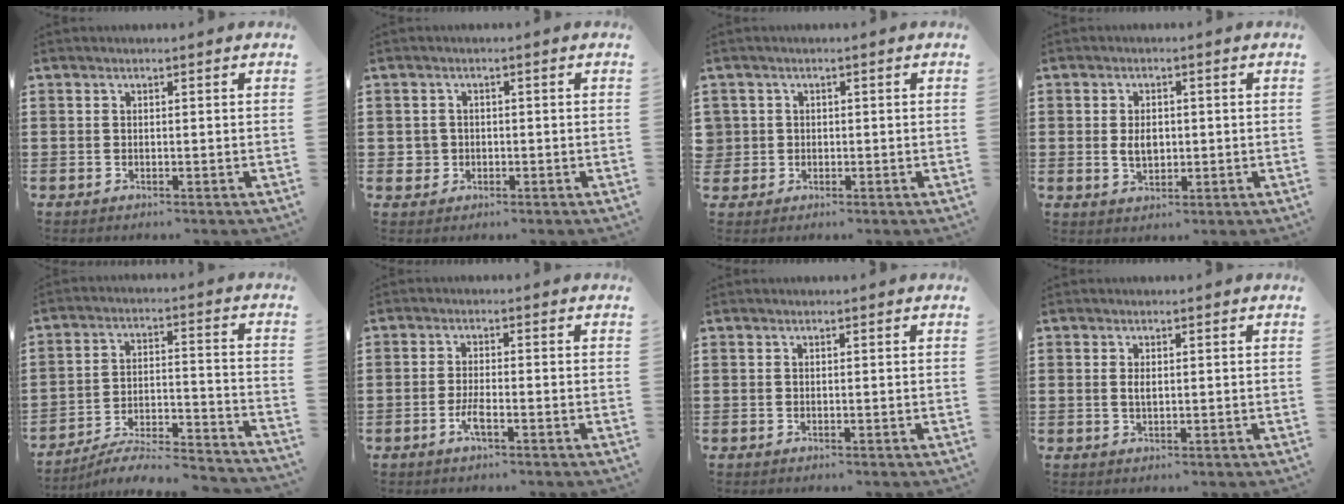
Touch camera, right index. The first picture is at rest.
{"total": 1.9, "force": [-0.4, 1.9, 0.3], "torque": [-0.012, 0.005, -0.011]}
{"total": 1.8, "force": [-0.1, 1.8, 0.1], "torque": [-0.010, 0.007, -0.004]}
{"total": 3.1, "force": [0.0, 2.1, 2.3], "torque": [-0.040, 0.003, -0.002]}
{"total": 6.1, "force": [-5.6, 0.7, 2.2], "torque": [-0.040, -0.004, -0.111]}
{"total": 2.8, "force": [-1.3, 0.4, 2.4], "torque": [-0.056, -0.006, -0.027]}
{"total": 0.0}
{"total": 1.5, "force": [0.3, 0.7, 1.3], "torque": [-0.028, 0.005, 0.003]}